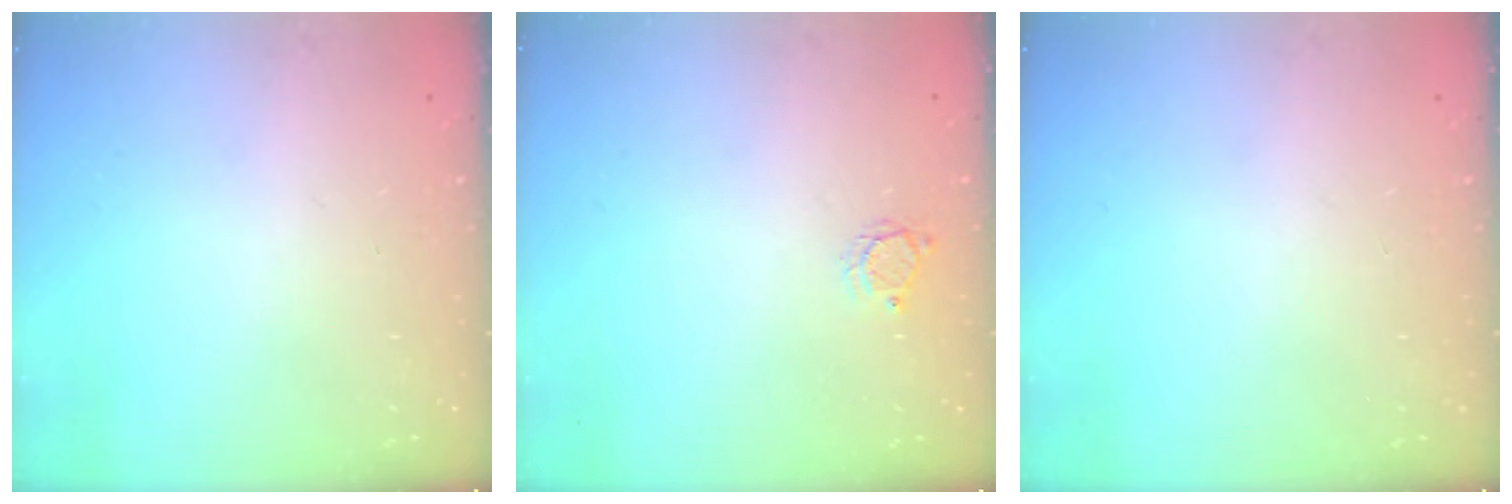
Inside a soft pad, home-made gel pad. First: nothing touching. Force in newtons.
{"total": 3.0, "press": 3.0, "slide": 0.3}
{"total": 0.0}